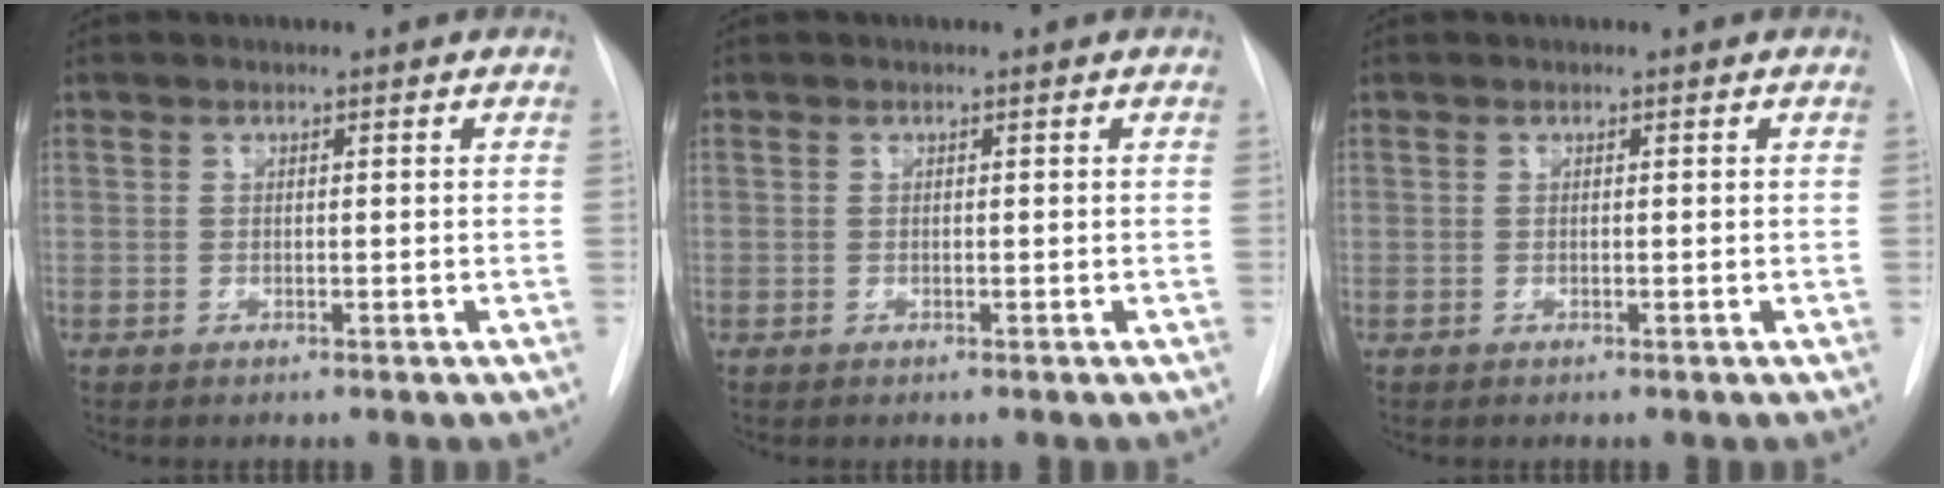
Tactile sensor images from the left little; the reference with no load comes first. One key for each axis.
{"total": 0.0}
{"total": 0.0}